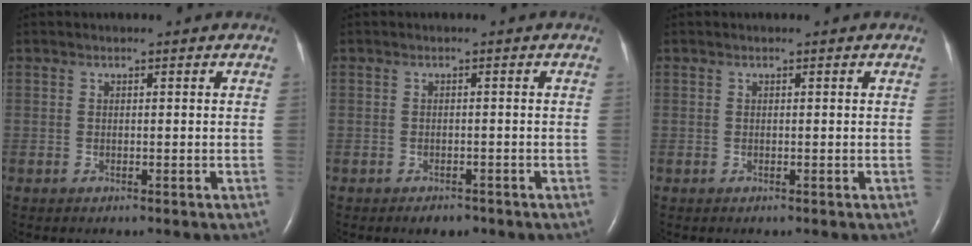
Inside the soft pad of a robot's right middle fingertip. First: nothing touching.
{"total": 1.6, "force": [-1.2, 0.8, 0.7], "torque": [-0.011, 0.000, -0.011]}
{"total": 0.0}